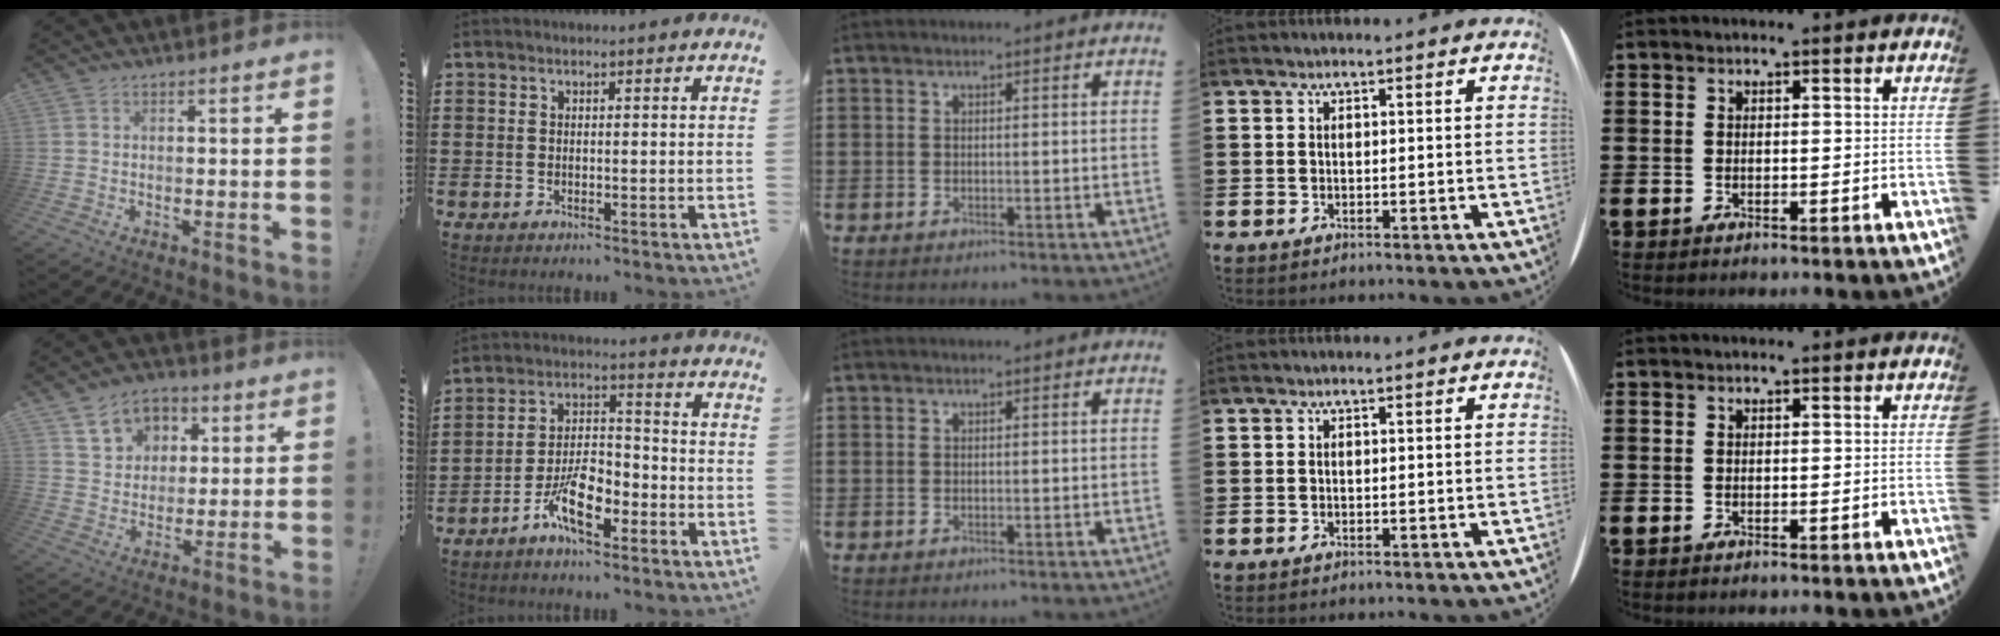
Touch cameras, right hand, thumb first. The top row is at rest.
{"thumb": {"total": 10.5, "force": [5.0, 8.5, 3.6], "torque": [-0.051, -0.023, 0.099]}, "index": {"total": 8.6, "force": [-5.0, 3.5, 6.0], "torque": [-0.125, 0.007, -0.093]}}